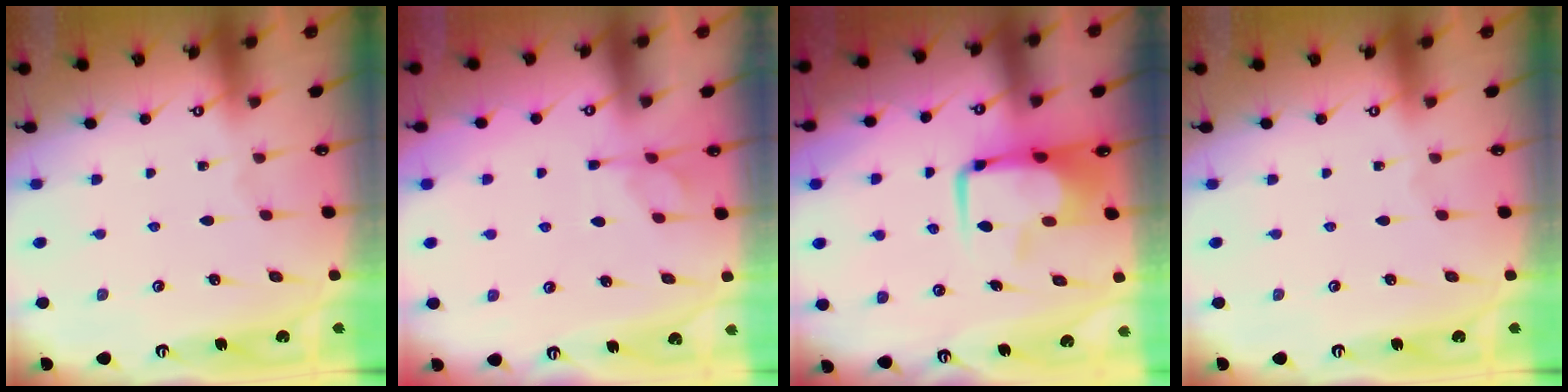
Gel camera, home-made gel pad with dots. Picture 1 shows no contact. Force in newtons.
{"total": 2.9, "press": 2.6, "slide": 1.4}
{"total": 7.4, "press": 7.3, "slide": 1.3}
{"total": 0.0}